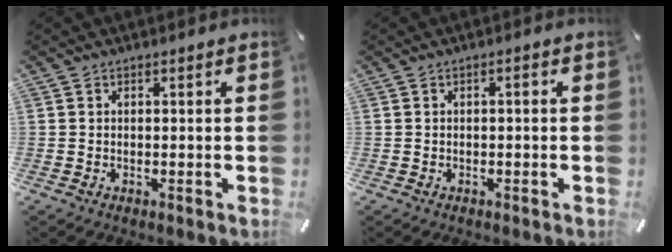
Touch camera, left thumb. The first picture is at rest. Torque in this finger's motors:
{"motor_torque": [-0.25, 0.09, 0.04, 0.18, -0.02]}